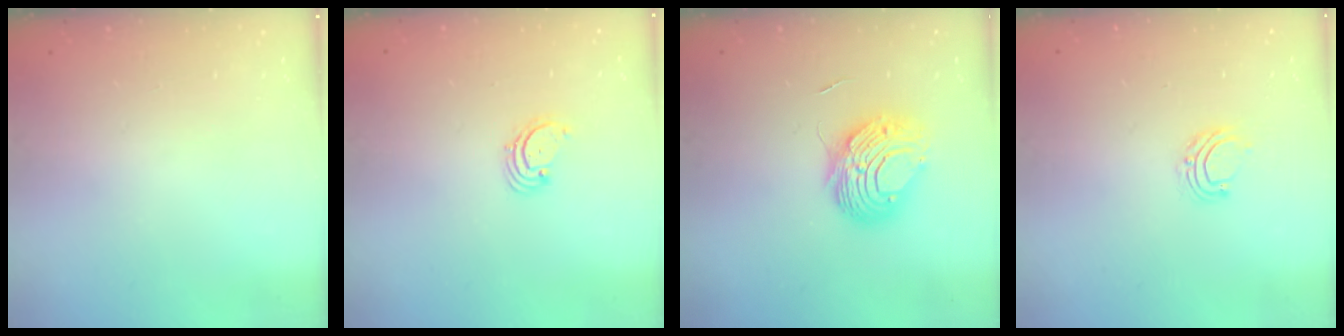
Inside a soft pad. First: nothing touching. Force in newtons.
{"total": 1.7, "press": 1.7, "slide": 0.2}
{"total": 8.7, "press": 8.7, "slide": 0.8}
{"total": 5.9, "press": 5.9, "slide": 0.4}